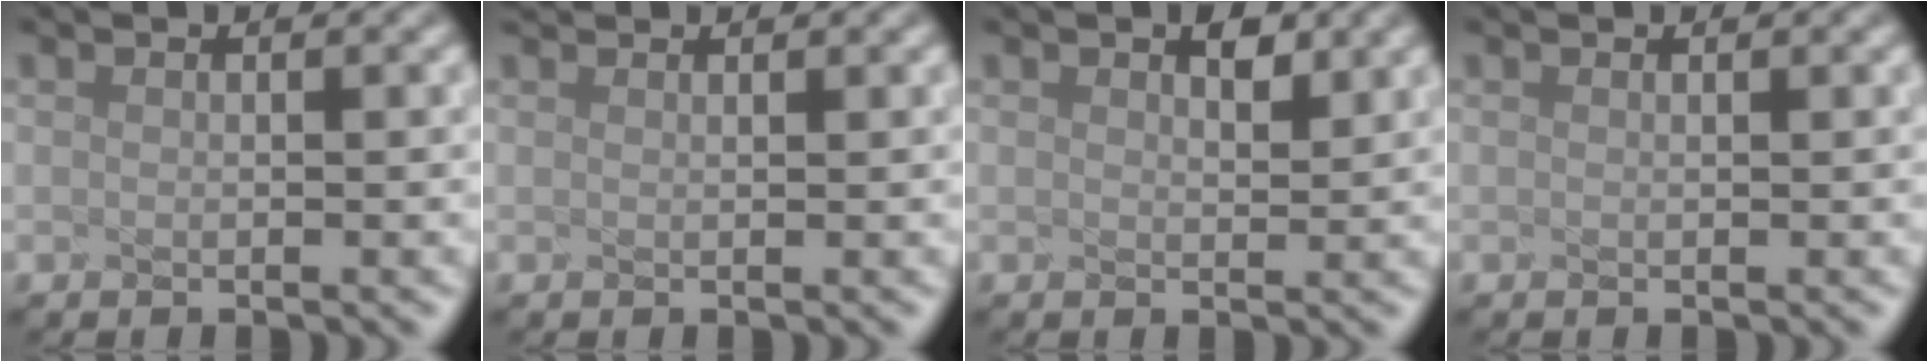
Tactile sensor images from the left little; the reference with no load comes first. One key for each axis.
{"total": 1.3, "fx": 1.2, "fy": 0.3, "fz": 0.5, "tx": 0.000, "ty": 0.015, "tz": 0.005}
{"total": 0.6, "fx": 0.2, "fy": -0.6, "fz": -0.1, "tx": -0.018, "ty": 0.000, "tz": 0.027}
{"total": 0.0}